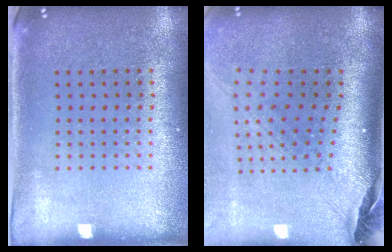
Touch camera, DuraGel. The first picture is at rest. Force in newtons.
{"total": 2.8, "press": 2.1, "slide": 1.9}